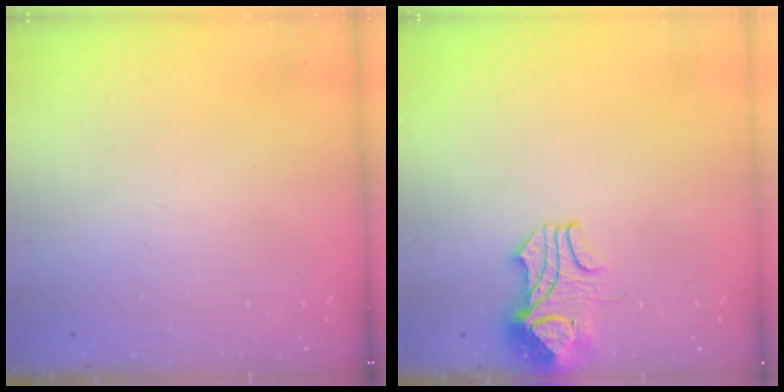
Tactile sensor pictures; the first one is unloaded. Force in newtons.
{"total": 2.1, "press": 2.0, "slide": 0.8}